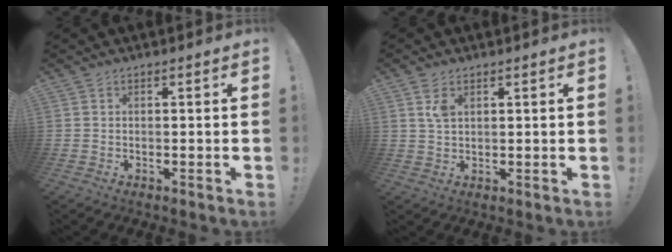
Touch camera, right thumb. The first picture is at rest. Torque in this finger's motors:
{"motor_torque": [-0.16, 0.19, 0.34, -0.05, 0.01]}